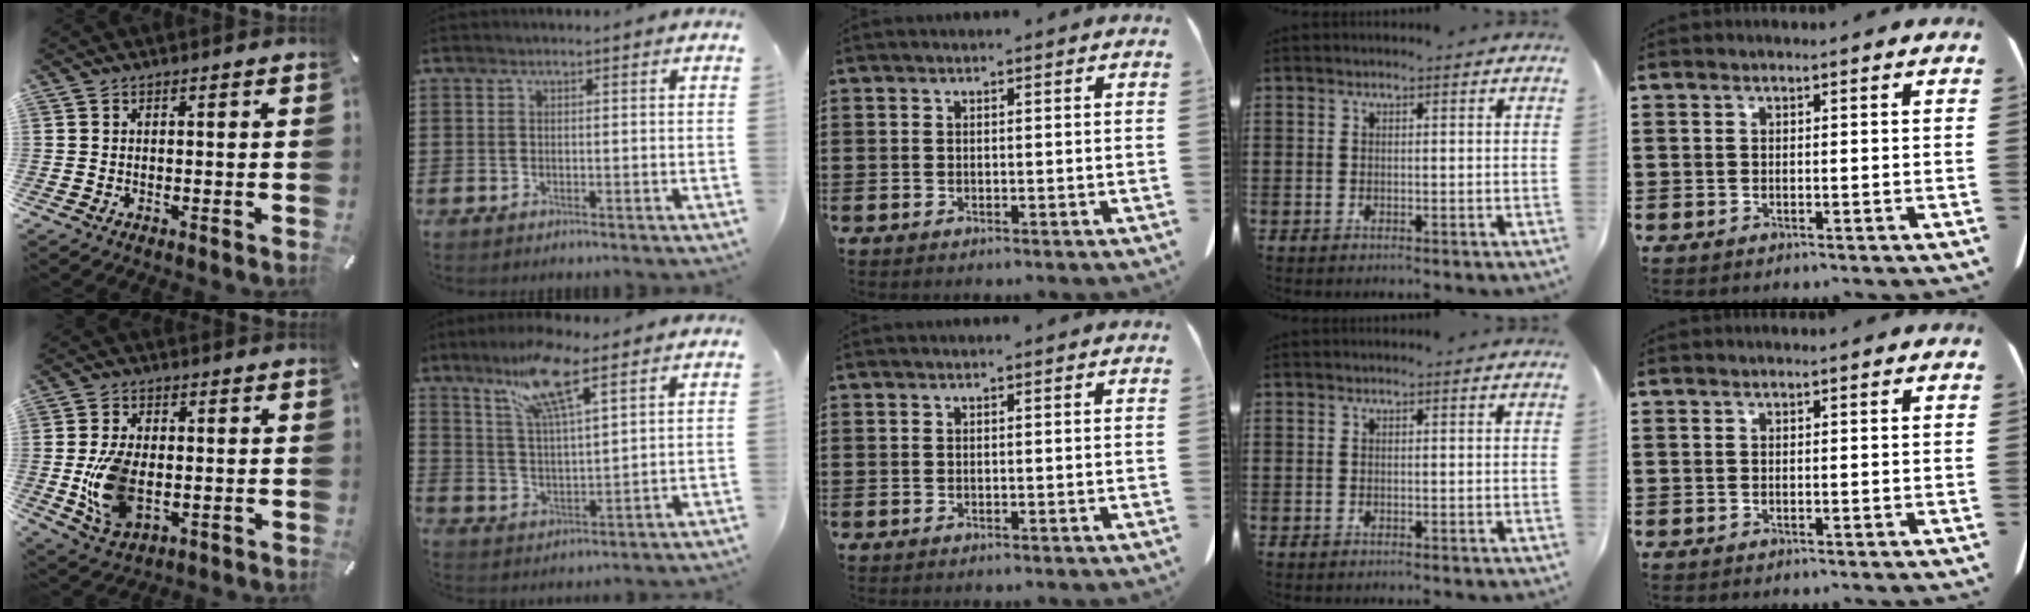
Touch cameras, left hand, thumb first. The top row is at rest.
{"thumb": {"total": 11.4, "force": [-1.5, 7.1, 8.7], "torque": [-0.194, -0.011, -0.024]}, "index": {"total": 9.9, "force": [7.1, 1.7, 6.7], "torque": [-0.141, -0.012, 0.123]}}